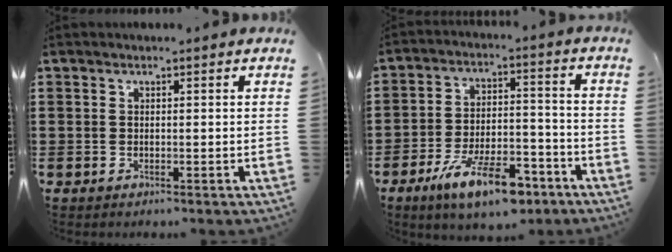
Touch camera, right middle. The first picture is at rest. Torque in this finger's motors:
{"motor_torque": [2.14, 0.00, 0.25, 0.21]}